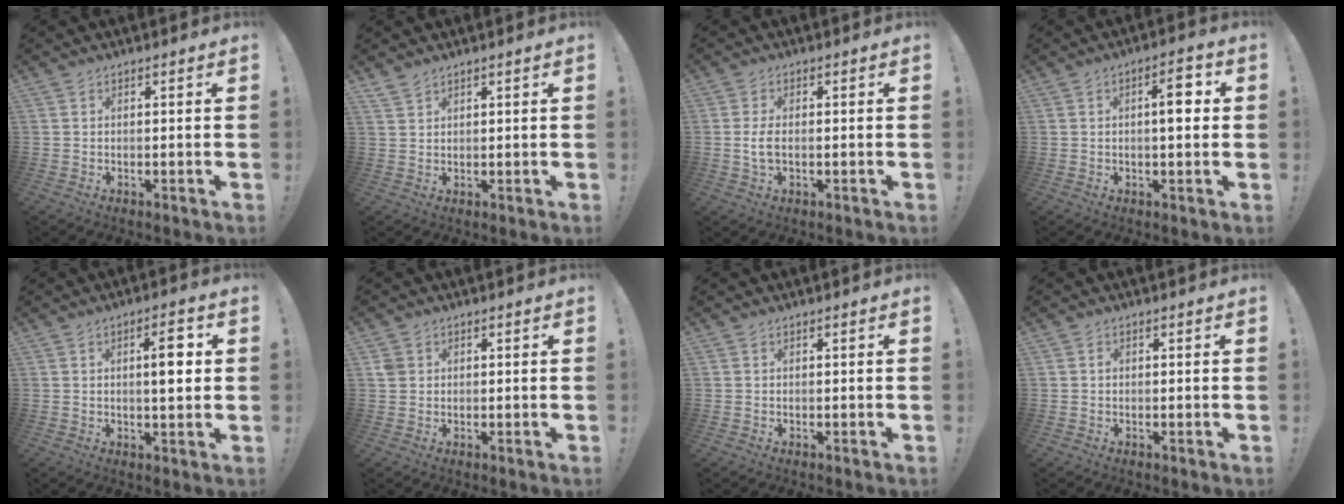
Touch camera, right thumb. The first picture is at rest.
{"total": 2.7, "force": [2.4, 1.0, 0.8], "torque": [-0.013, -0.013, 0.045]}
{"total": 3.8, "force": [-0.5, 1.7, 3.4], "torque": [-0.065, 0.000, -0.011]}
{"total": 6.6, "force": [1.1, 2.3, 6.1], "torque": [-0.076, 0.000, 0.007]}
{"total": 6.5, "force": [1.3, 2.0, 6.0], "torque": [-0.075, -0.005, 0.010]}
{"total": 2.5, "force": [1.1, 2.1, 0.9], "torque": [-0.016, 0.003, 0.022]}
{"total": 0.0}
{"total": 0.5, "force": [0.0, 0.5, 0.2], "torque": [-0.009, 0.006, 0.000]}